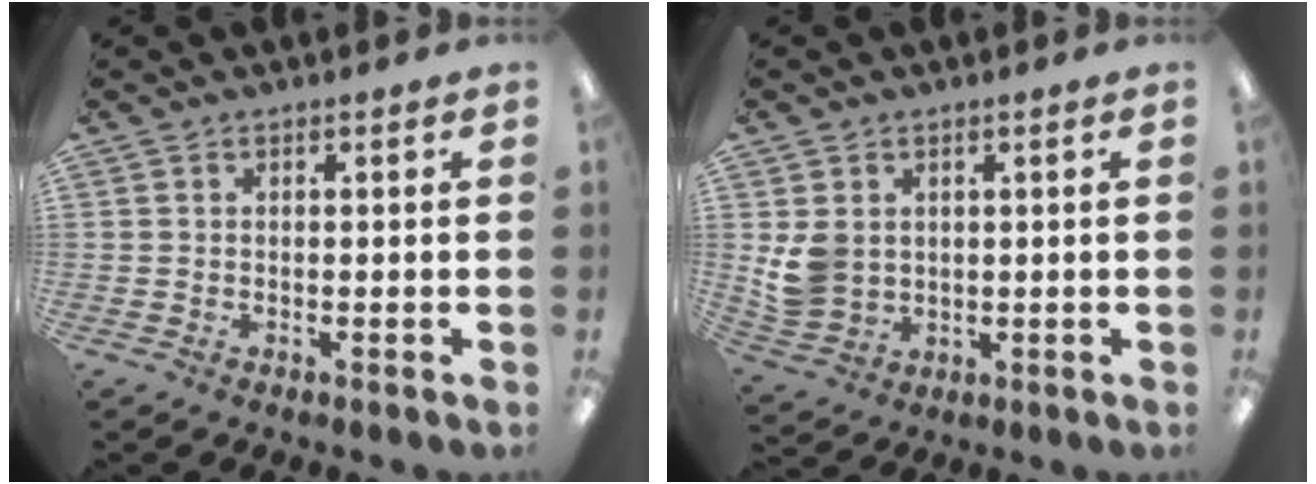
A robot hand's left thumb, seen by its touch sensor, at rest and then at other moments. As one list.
[{"total": 6.3, "force": [1.6, 5.3, 3.0], "torque": [-0.061, 0.003, 0.036]}]